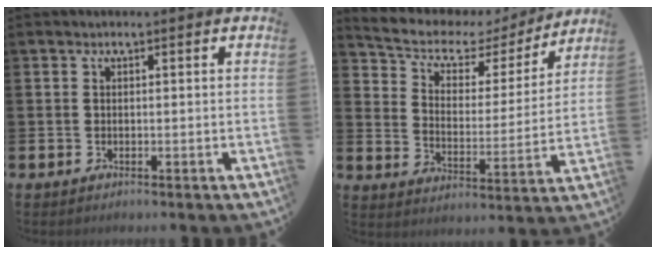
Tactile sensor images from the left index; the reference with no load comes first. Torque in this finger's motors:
{"motor_torque": [0.99, -1.15, 0.46, 0.05]}